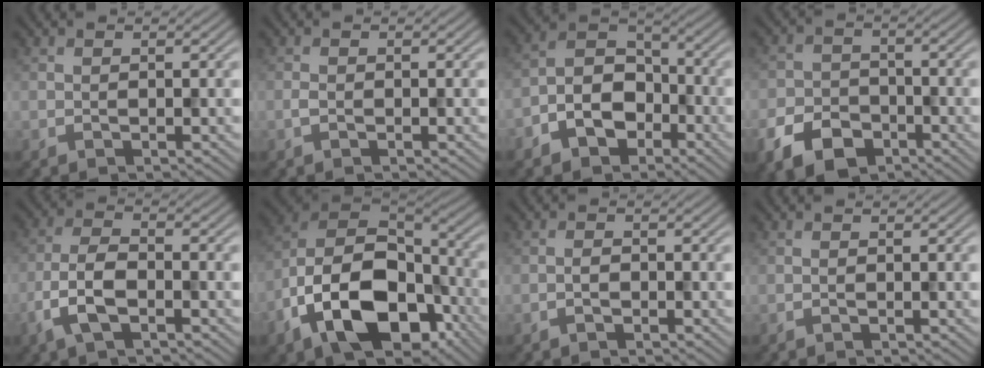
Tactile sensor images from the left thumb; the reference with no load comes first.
{"total": 0.8, "force": [-0.4, 0.4, 0.6], "torque": [-0.016, 0.003, -0.008]}
{"total": 8.6, "force": [-4.3, 5.8, 4.7], "torque": [-0.093, 0.002, -0.095]}
{"total": 7.4, "force": [-4.4, 4.6, 3.7], "torque": [-0.085, -0.009, -0.089]}
{"total": 5.9, "force": [-2.6, 2.5, 4.7], "torque": [-0.105, 0.003, -0.060]}
{"total": 18.4, "force": [-8.0, 11.4, 12.1], "torque": [-0.248, -0.040, -0.144]}
{"total": 1.3, "force": [-0.7, 0.6, 0.9], "torque": [-0.016, 0.004, -0.015]}
{"total": 0.0}